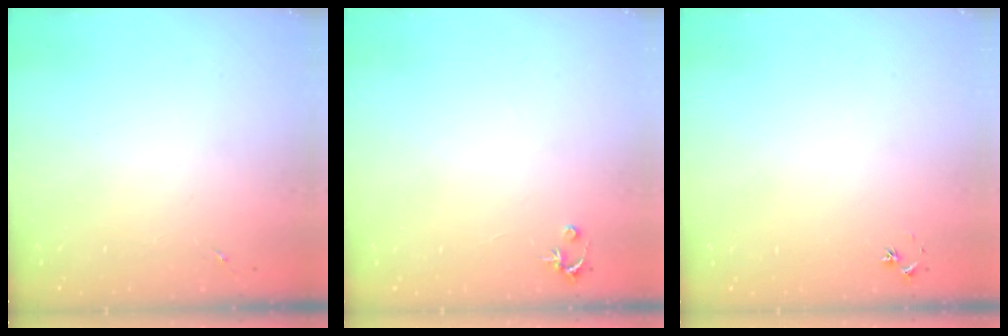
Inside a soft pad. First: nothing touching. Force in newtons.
{"total": 2.5, "press": 2.5, "slide": 0.2}
{"total": 3.3, "press": 3.3, "slide": 0.3}